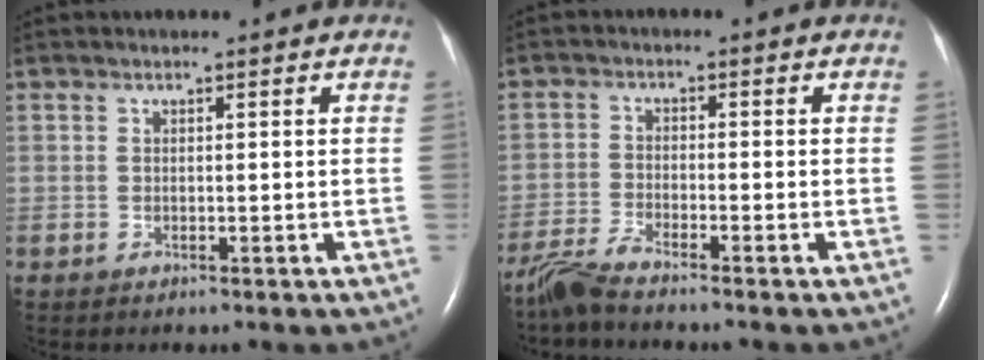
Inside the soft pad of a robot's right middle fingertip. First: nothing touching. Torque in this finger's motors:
{"motor_torque": [-0.15, -0.20, 0.01, 0.01]}